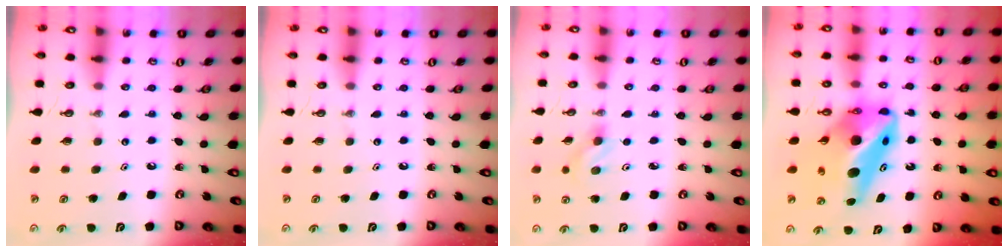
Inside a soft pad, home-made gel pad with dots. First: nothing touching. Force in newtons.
{"total": 0.0}
{"total": 3.9, "press": 3.6, "slide": 1.5}
{"total": 15.8, "press": 15.7, "slide": 1.1}